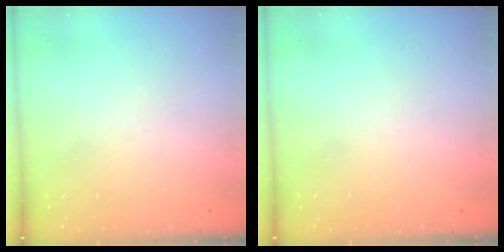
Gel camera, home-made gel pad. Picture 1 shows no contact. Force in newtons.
{"total": 0.0}